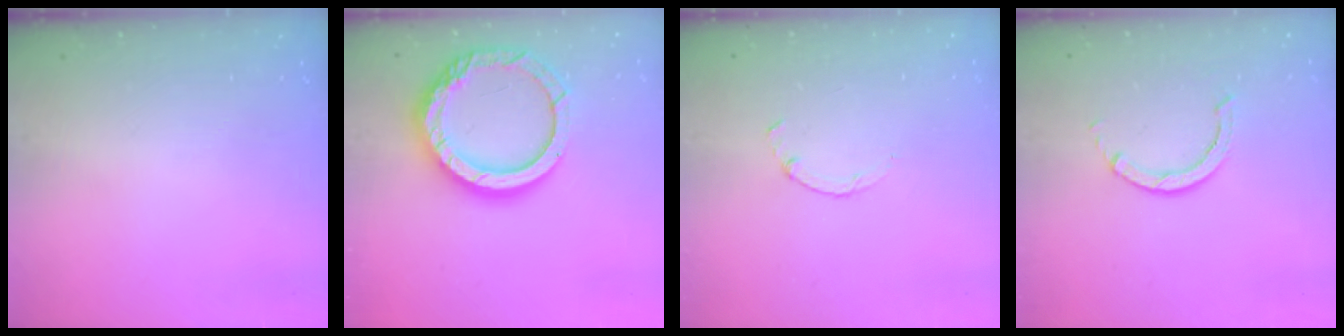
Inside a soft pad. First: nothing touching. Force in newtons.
{"total": 17.4, "press": 17.3, "slide": 1.6}
{"total": 1.5, "press": 1.4, "slide": 0.3}
{"total": 3.2, "press": 3.2, "slide": 0.4}